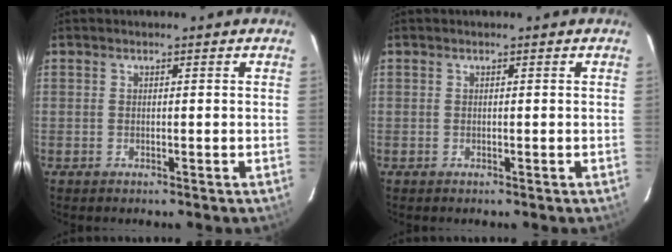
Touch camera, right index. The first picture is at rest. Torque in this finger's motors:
{"motor_torque": [0.00, 0.00, 0.04, 0.00]}